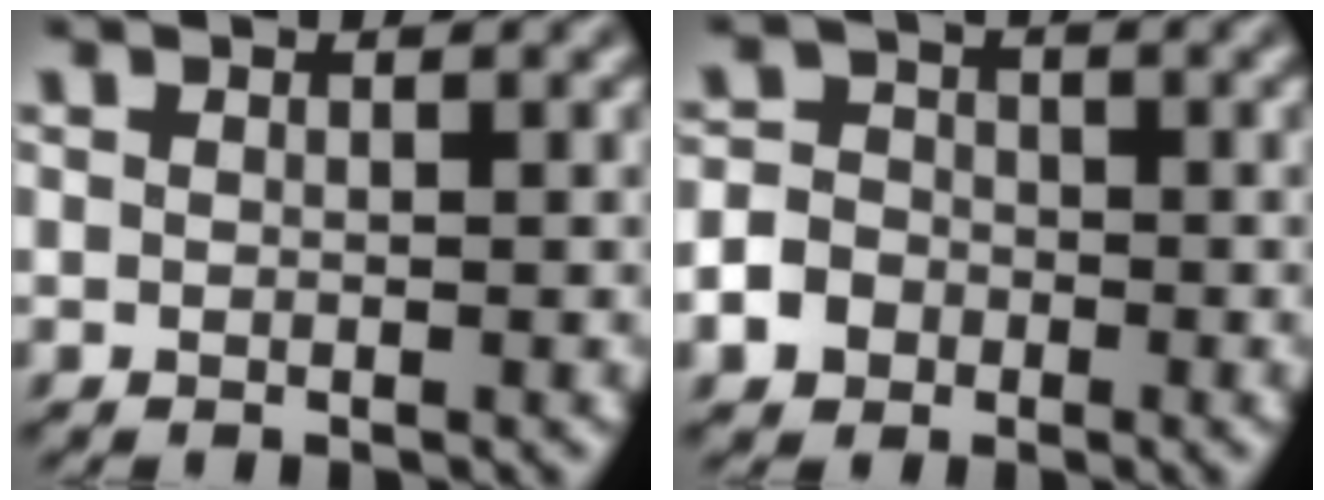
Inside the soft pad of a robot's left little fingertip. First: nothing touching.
{"total": 6.1, "force": [-3.3, 5.0, 1.3], "torque": [-0.027, -0.007, -0.076]}